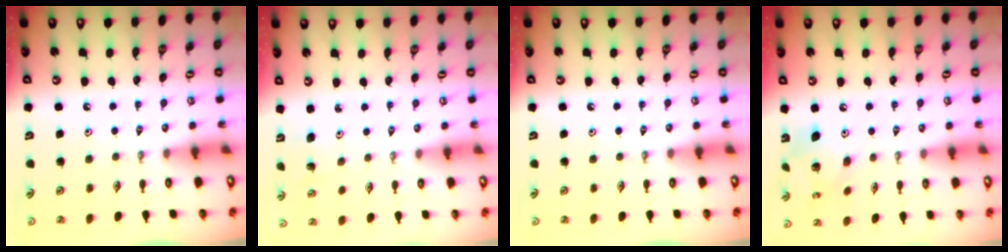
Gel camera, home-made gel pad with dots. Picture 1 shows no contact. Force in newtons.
{"total": 3.0, "press": 3.0, "slide": 0.2}
{"total": 0.0}
{"total": 10.4, "press": 10.4, "slide": 0.8}